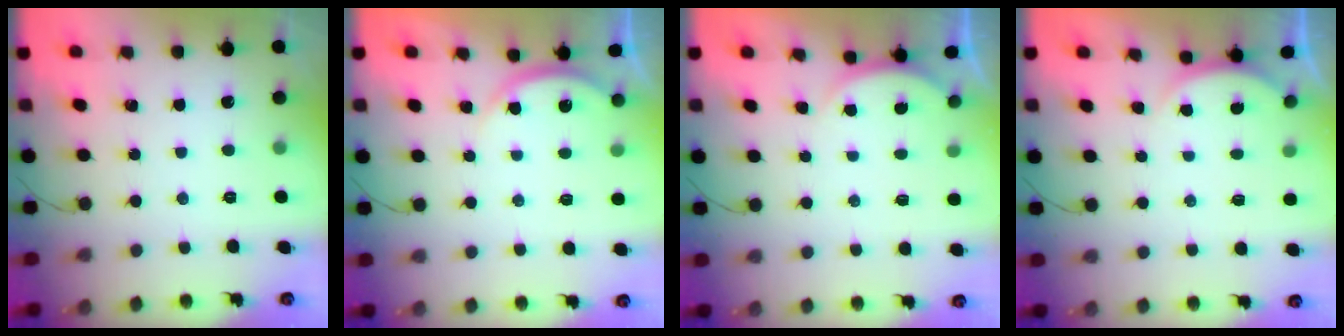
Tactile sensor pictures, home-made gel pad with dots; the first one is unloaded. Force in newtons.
{"total": 4.2, "press": 4.1, "slide": 0.5}
{"total": 2.4, "press": 2.4, "slide": 0.6}
{"total": 2.4, "press": 2.4, "slide": 0.6}